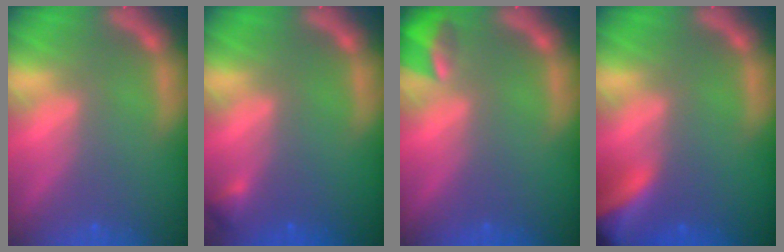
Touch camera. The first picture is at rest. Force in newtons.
{"total": 0.9}
{"total": 2.9}
{"total": 8.4}